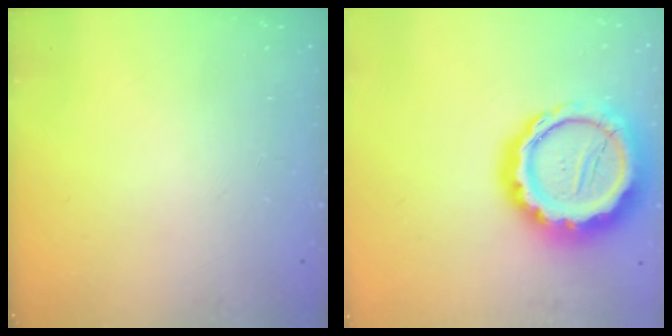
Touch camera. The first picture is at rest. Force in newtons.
{"total": 23.7, "press": 23.3, "slide": 4.5}